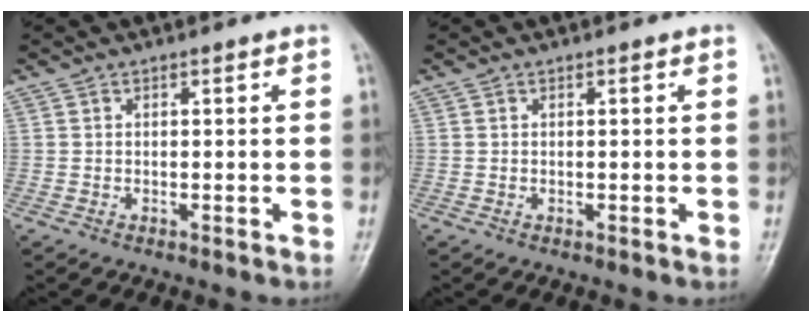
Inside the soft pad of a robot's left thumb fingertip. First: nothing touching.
{"total": 0.0}